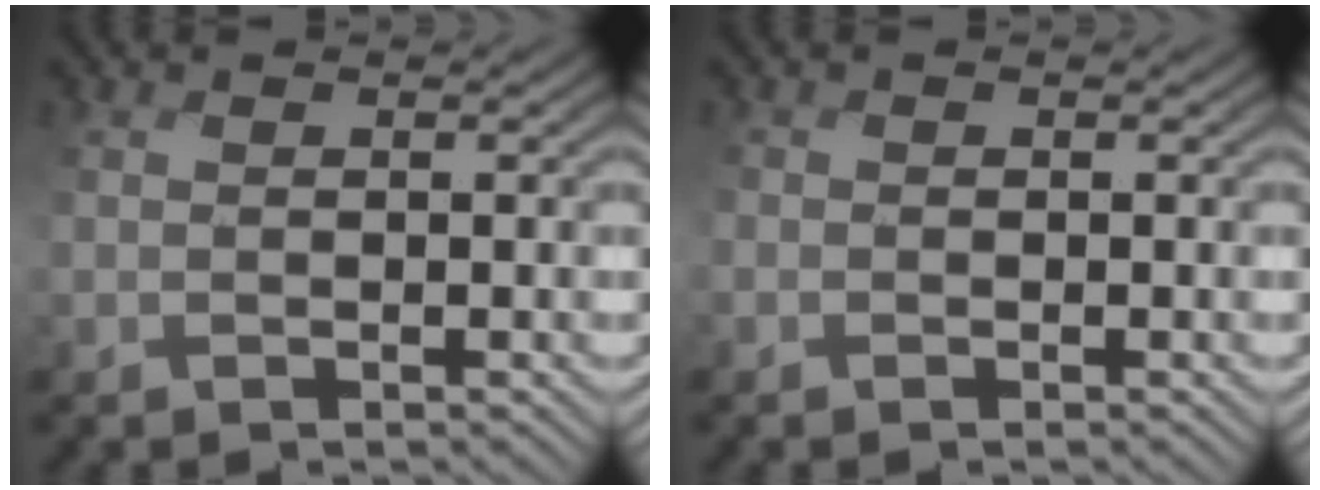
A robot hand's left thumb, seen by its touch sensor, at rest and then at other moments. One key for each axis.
{"total": 0.9, "fx": -0.5, "fy": 0.7, "fz": -0.4, "tx": 0.004, "ty": 0.006, "tz": -0.014}